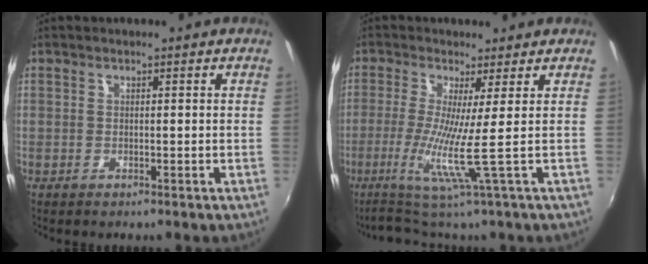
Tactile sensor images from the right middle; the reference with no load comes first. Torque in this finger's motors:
{"motor_torque": [0.78, -0.94, 0.22, 0.16]}